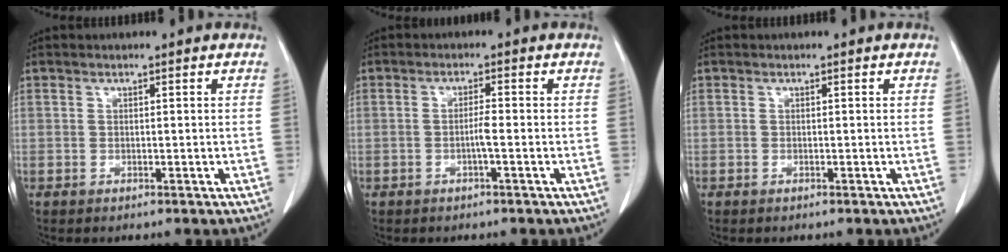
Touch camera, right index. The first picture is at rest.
{"total": 1.8, "force": [-0.5, -0.2, 1.7], "torque": [-0.029, 0.002, -0.008]}
{"total": 0.0}